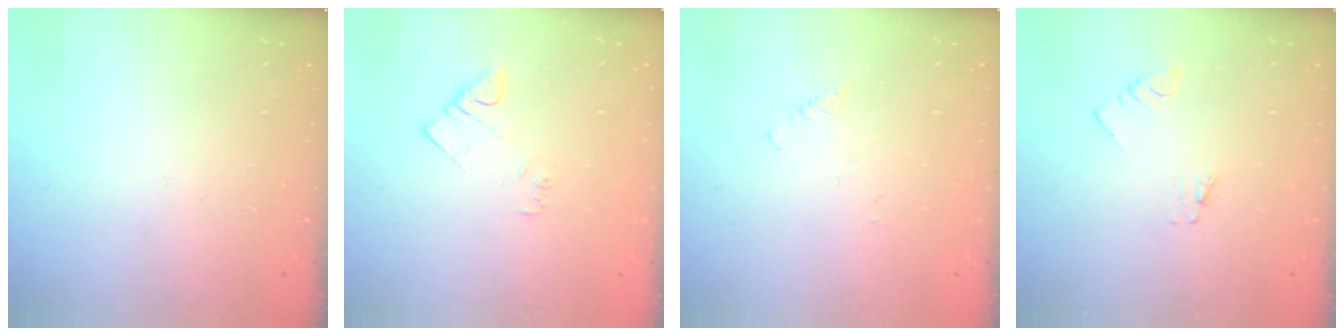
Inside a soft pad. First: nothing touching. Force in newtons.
{"total": 4.5, "press": 4.5, "slide": 0.5}
{"total": 1.0, "press": 0.9, "slide": 0.2}
{"total": 0.7, "press": 0.7, "slide": 0.1}